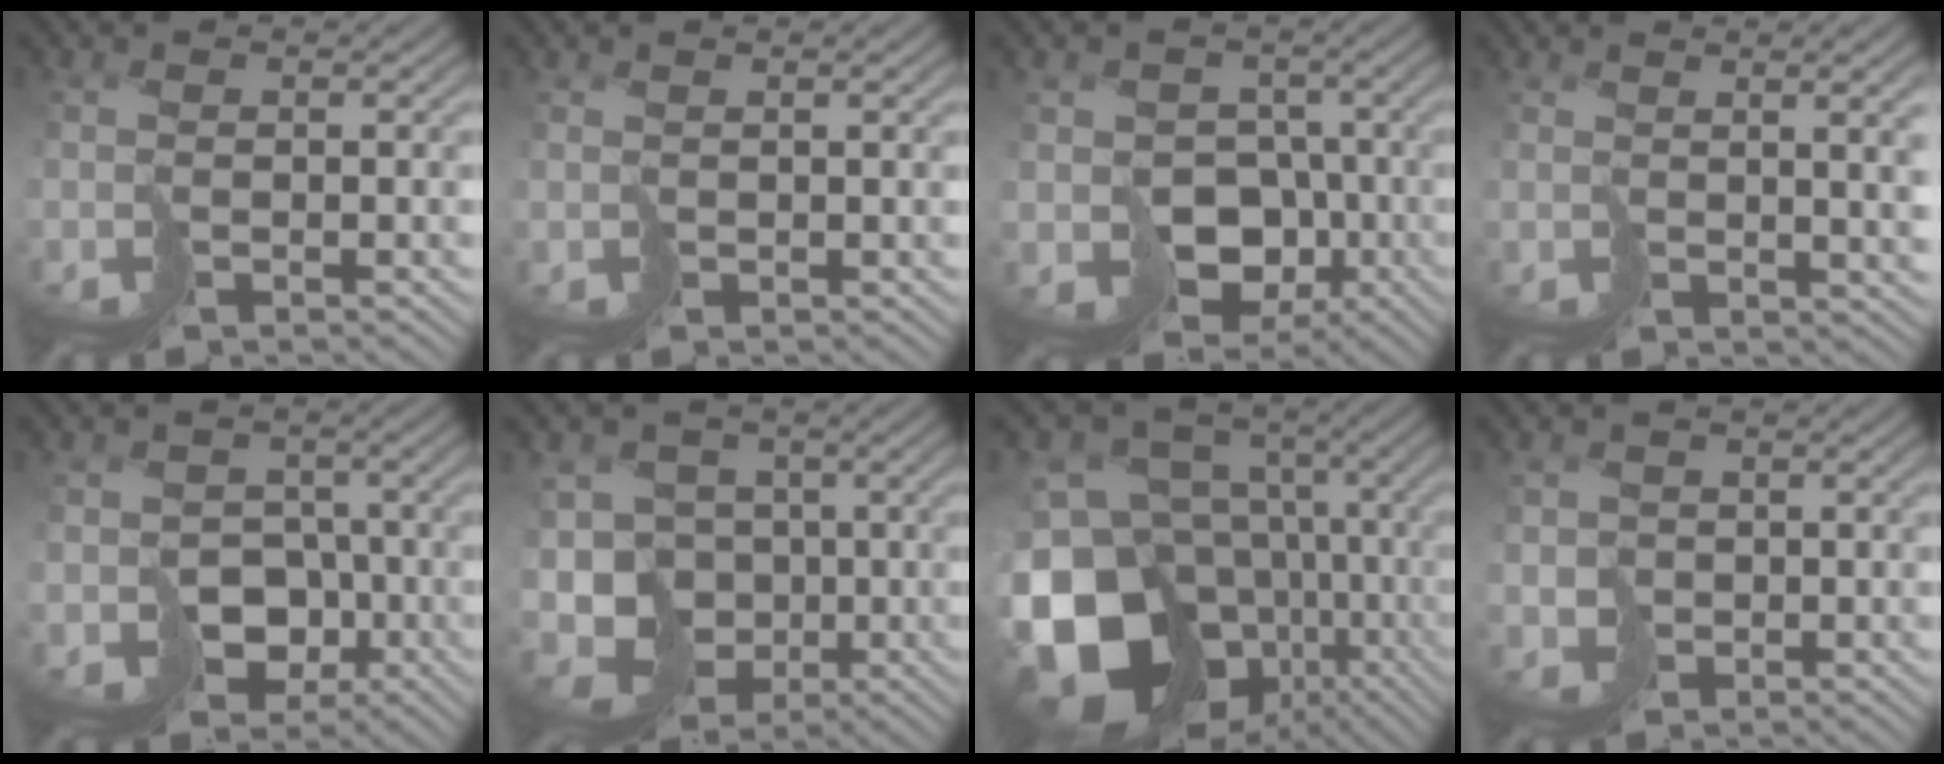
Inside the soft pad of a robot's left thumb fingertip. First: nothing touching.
{"total": 0.7, "force": [0.6, -0.4, 0.2], "torque": [-0.012, -0.003, 0.014]}
{"total": 9.6, "force": [-3.7, 8.0, 3.9], "torque": [-0.084, -0.022, -0.064]}
{"total": 6.0, "force": [2.3, 1.0, 5.4], "torque": [-0.078, 0.004, 0.054]}
{"total": 8.3, "force": [-3.5, 6.8, 3.0], "torque": [-0.062, -0.018, -0.065]}
{"total": 13.6, "force": [-6.6, 9.8, 6.7], "torque": [-0.159, -0.024, -0.097]}
{"total": 19.1, "force": [-7.7, 14.4, 10.0], "torque": [-0.232, -0.039, -0.093]}
{"total": 2.0, "force": [-0.1, 1.9, 0.4], "torque": [-0.013, -0.006, -0.004]}